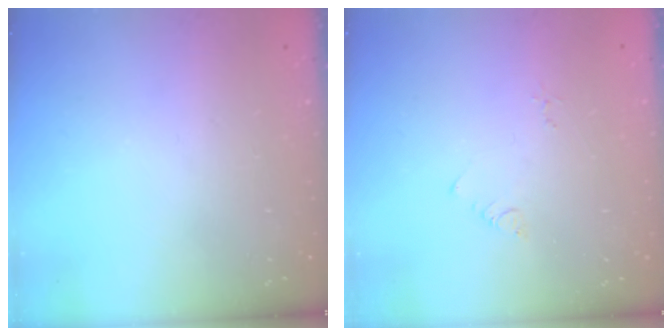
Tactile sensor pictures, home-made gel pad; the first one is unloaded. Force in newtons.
{"total": 1.4, "press": 1.3, "slide": 0.3}